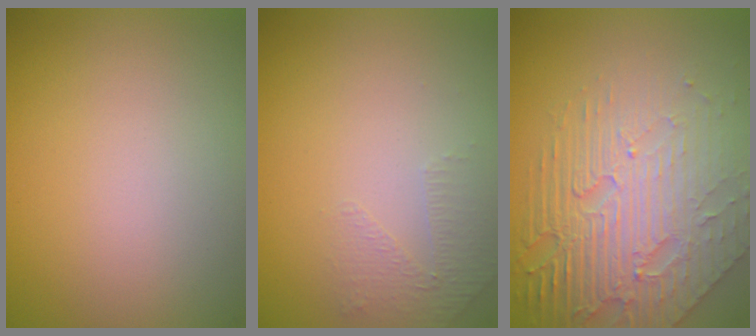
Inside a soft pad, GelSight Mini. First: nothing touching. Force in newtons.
{"total": 1.1, "press": 0.6, "slide": 1.0}
{"total": 8.3, "press": 5.7, "slide": 6.1}